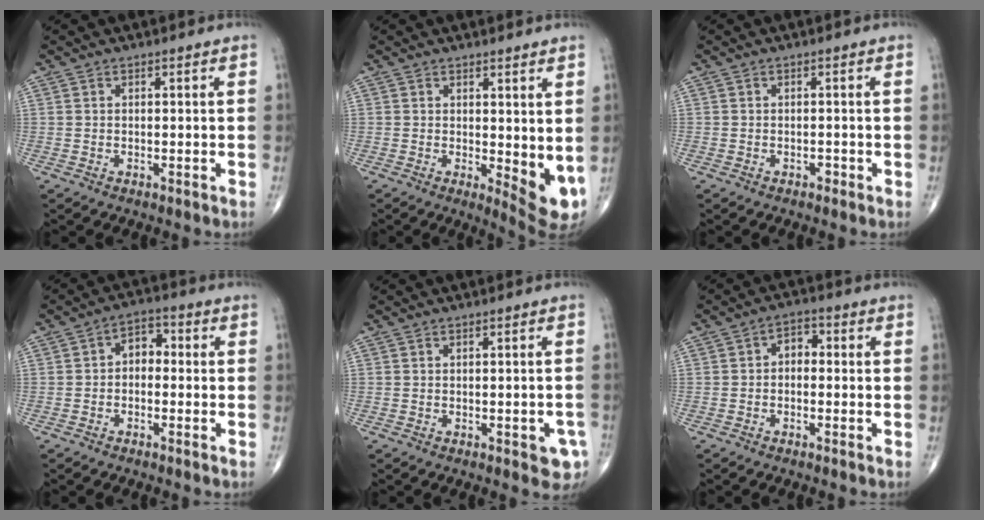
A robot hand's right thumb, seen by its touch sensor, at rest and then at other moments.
{"total": 6.9, "force": [0.7, 2.7, 6.3], "torque": [-0.074, -0.018, 0.016]}
{"total": 0.7, "force": [-0.5, 0.4, 0.2], "torque": [0.002, 0.002, -0.010]}
{"total": 4.7, "force": [-0.3, 3.3, 3.3], "torque": [-0.032, 0.021, -0.018]}
{"total": 4.1, "force": [-1.6, 1.8, 3.3], "torque": [-0.017, 0.002, -0.014]}
{"total": 3.5, "force": [-0.2, 2.5, 2.5], "torque": [-0.022, 0.016, -0.016]}